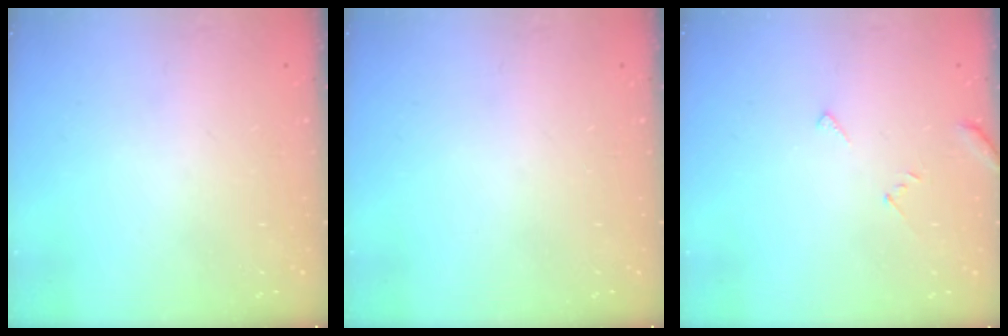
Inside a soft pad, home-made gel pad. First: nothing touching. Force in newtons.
{"total": 0.0}
{"total": 2.8, "press": 2.8, "slide": 0.2}